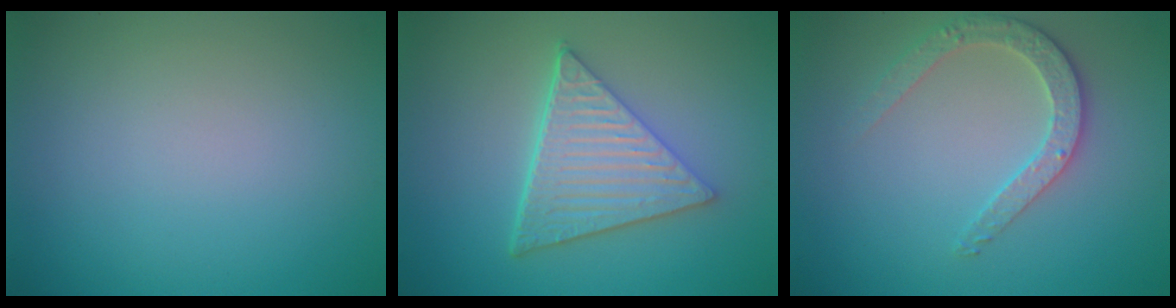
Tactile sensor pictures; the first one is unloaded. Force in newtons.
{"total": 6.3, "press": 4.6, "slide": 4.3}
{"total": 2.7, "press": 2.7, "slide": 0.3}